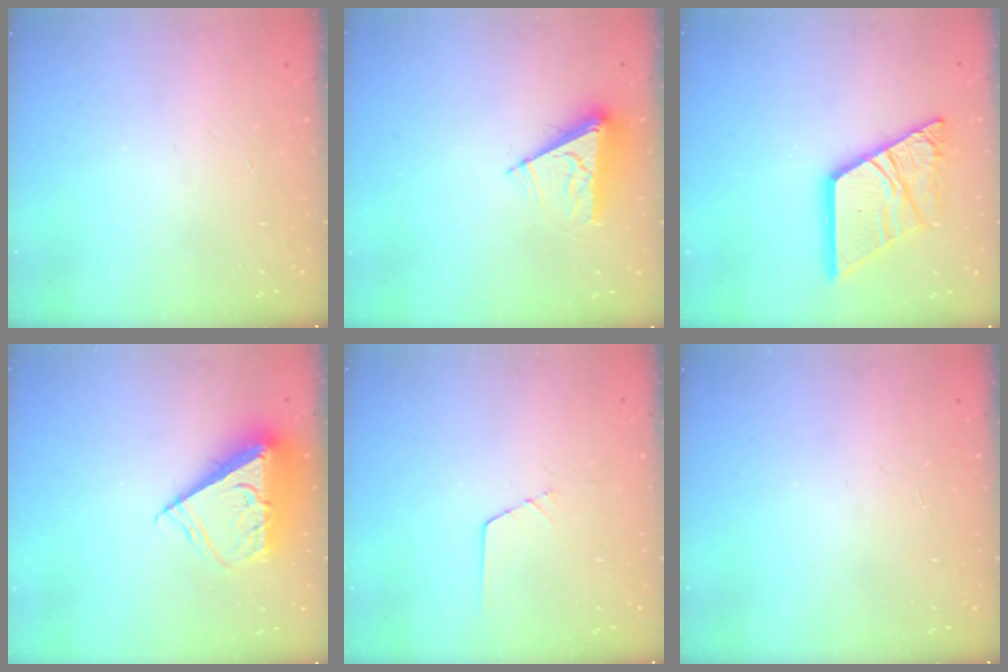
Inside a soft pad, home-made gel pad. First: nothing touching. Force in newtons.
{"total": 7.9, "press": 7.9, "slide": 0.3}
{"total": 18.0, "press": 17.9, "slide": 1.9}
{"total": 10.0, "press": 10.0, "slide": 0.8}
{"total": 1.6, "press": 1.6, "slide": 0.0}
{"total": 0.0}